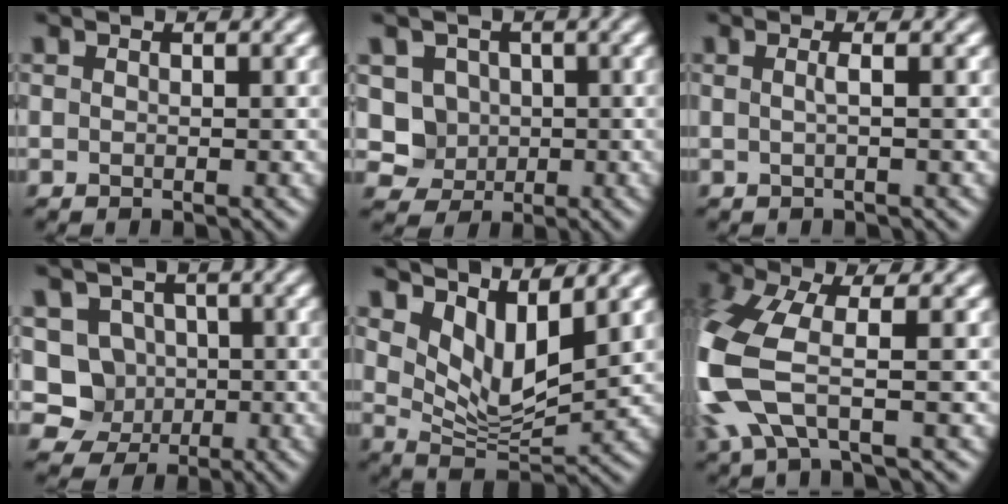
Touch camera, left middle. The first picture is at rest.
{"total": 4.2, "force": [0.4, 3.9, 1.6], "torque": [-0.019, 0.007, -0.011]}
{"total": 1.0, "force": [0.2, -0.2, 1.0], "torque": [-0.022, 0.006, 0.003]}
{"total": 5.9, "force": [-0.2, 5.5, 2.2], "torque": [-0.018, 0.018, -0.038]}
{"total": 4.8, "force": [2.9, 1.8, 3.5], "torque": [-0.078, -0.015, 0.055]}
{"total": 8.1, "force": [-1.8, 3.4, 7.2], "torque": [-0.198, -0.001, -0.050]}